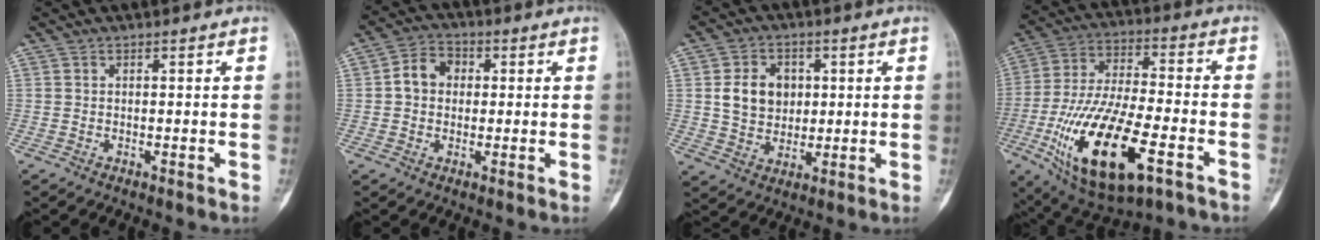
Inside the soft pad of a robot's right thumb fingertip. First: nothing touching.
{"total": 6.1, "force": [0.5, 5.0, 3.4], "torque": [-0.044, 0.016, 0.000]}
{"total": 9.9, "force": [1.6, 7.7, 6.1], "torque": [-0.077, -0.001, 0.031]}
{"total": 23.2, "force": [-9.1, 9.0, 19.4], "torque": [-0.390, 0.018, -0.147]}